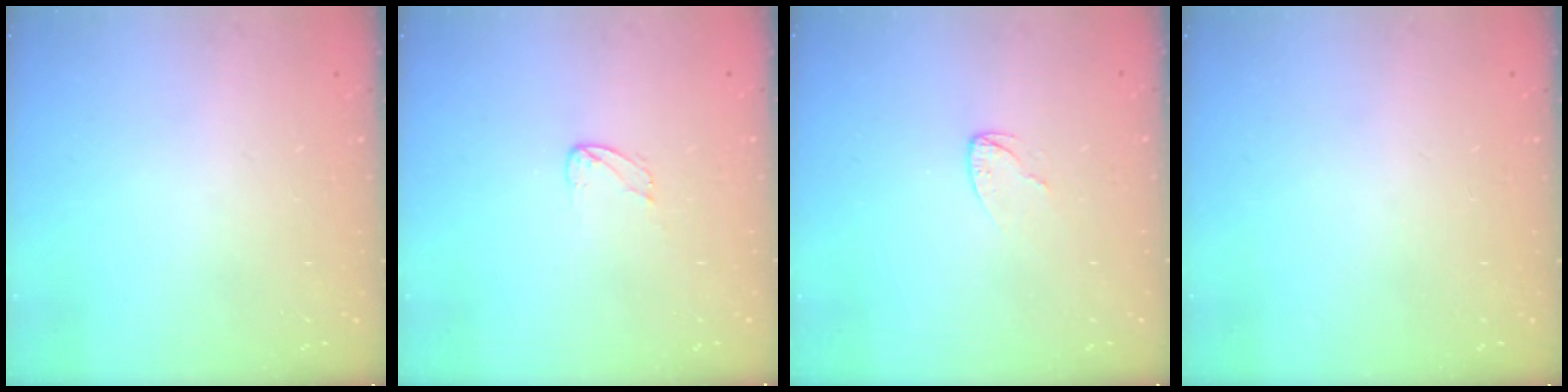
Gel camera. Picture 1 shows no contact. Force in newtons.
{"total": 2.4, "press": 2.4, "slide": 0.1}
{"total": 3.0, "press": 3.0, "slide": 0.3}
{"total": 0.0}